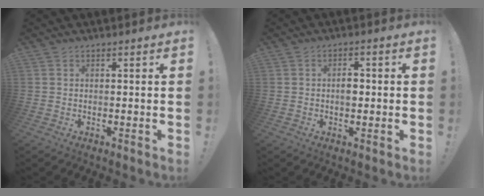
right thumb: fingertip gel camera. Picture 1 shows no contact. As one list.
[{"total": 4.1, "force": [-0.4, 3.1, 2.6], "torque": [-0.036, 0.007, -0.010]}]